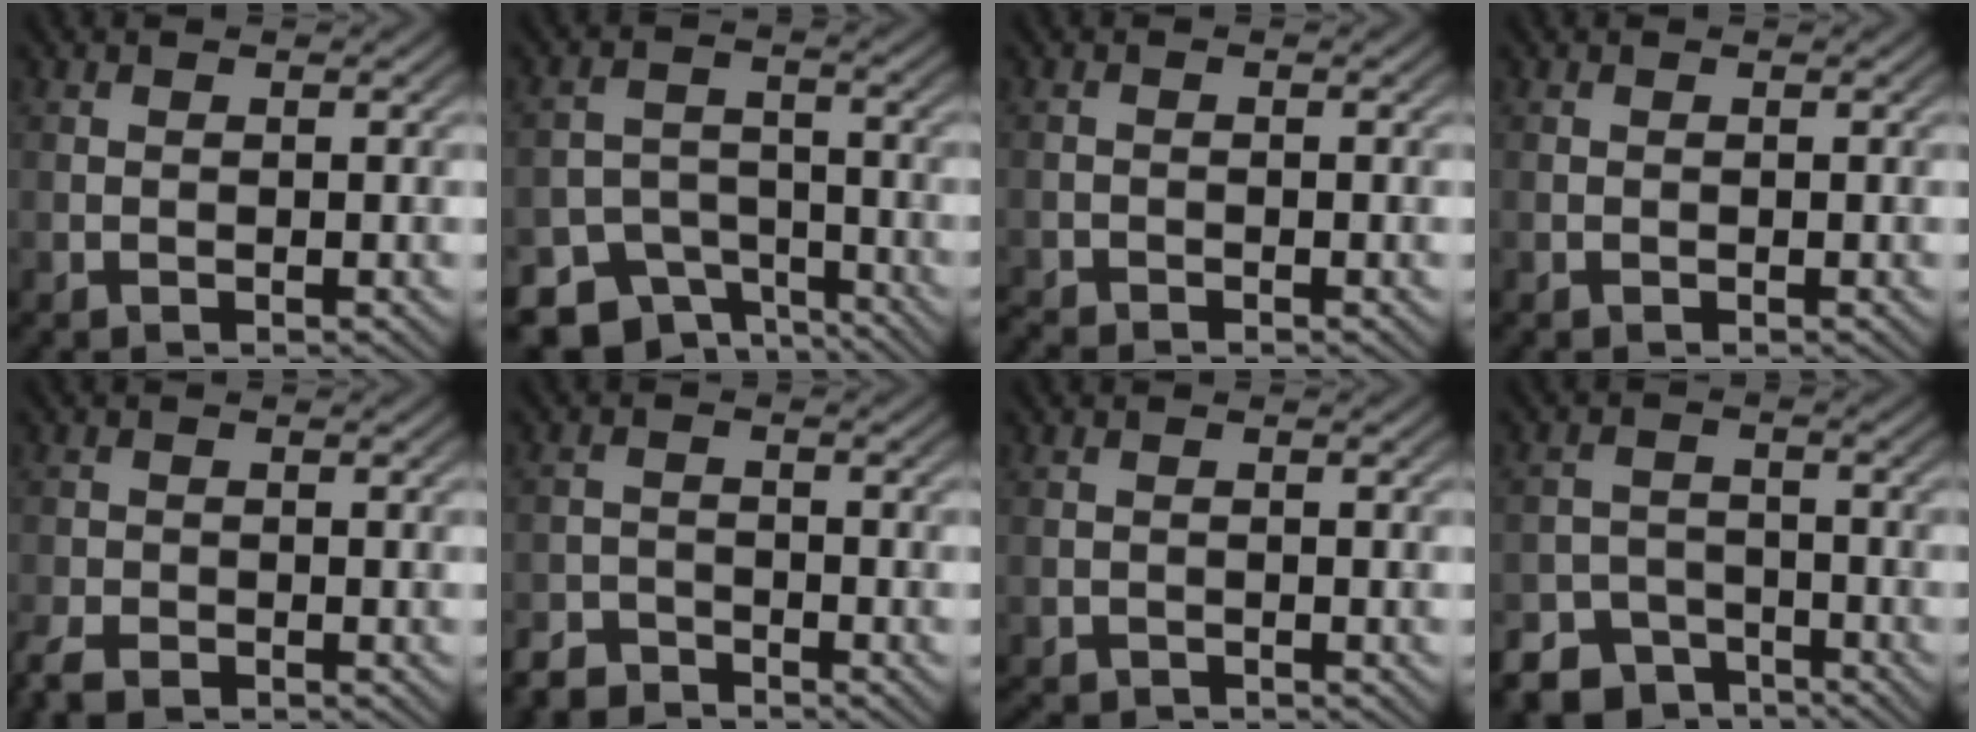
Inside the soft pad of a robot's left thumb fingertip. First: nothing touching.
{"total": 8.0, "force": [-6.1, 4.7, 2.3], "torque": [-0.029, -0.011, -0.096]}
{"total": 1.4, "force": [-1.4, 0.0, 0.2], "torque": [-0.004, -0.005, -0.031]}
{"total": 0.0}
{"total": 3.8, "force": [-2.9, 1.5, 1.9], "torque": [-0.043, -0.014, -0.063]}
{"total": 3.7, "force": [-3.4, 1.1, 0.8], "torque": [-0.011, -0.003, -0.073]}
{"total": 1.6, "force": [-1.6, 0.1, 0.2], "torque": [-0.003, -0.005, -0.031]}
{"total": 7.0, "force": [-5.5, 3.9, 1.8], "torque": [-0.026, -0.011, -0.092]}